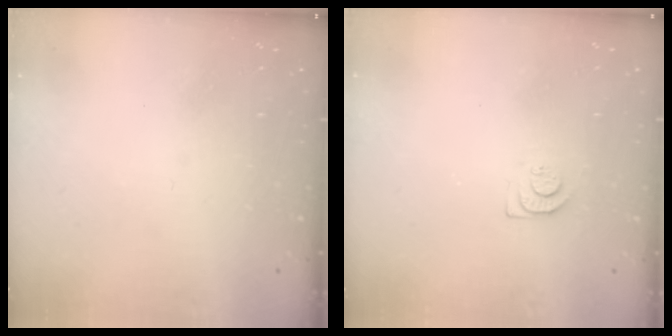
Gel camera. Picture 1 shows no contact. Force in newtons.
{"total": 7.4, "press": 7.4, "slide": 0.5}